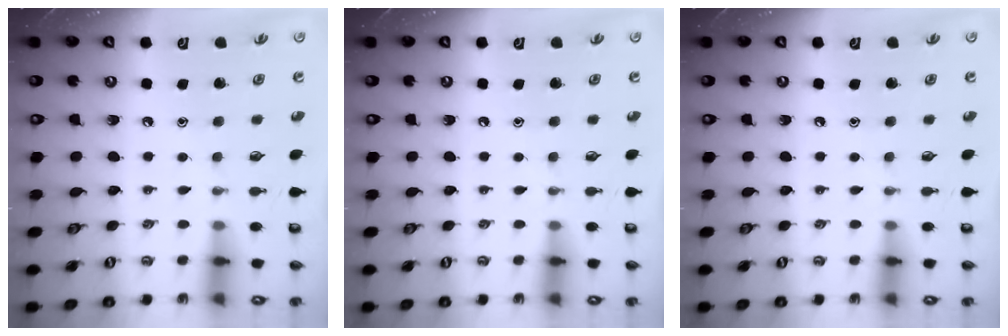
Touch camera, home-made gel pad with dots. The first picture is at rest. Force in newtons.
{"total": 0.0}
{"total": 0.0}